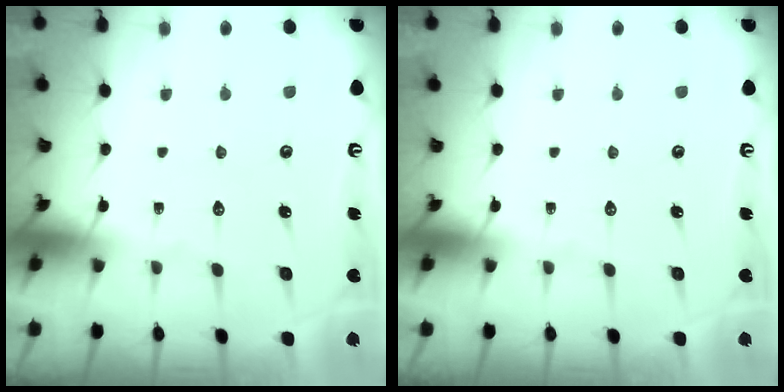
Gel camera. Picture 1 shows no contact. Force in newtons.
{"total": 0.0}